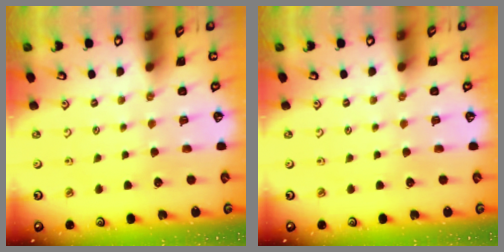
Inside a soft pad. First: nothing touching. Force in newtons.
{"total": 0.0}